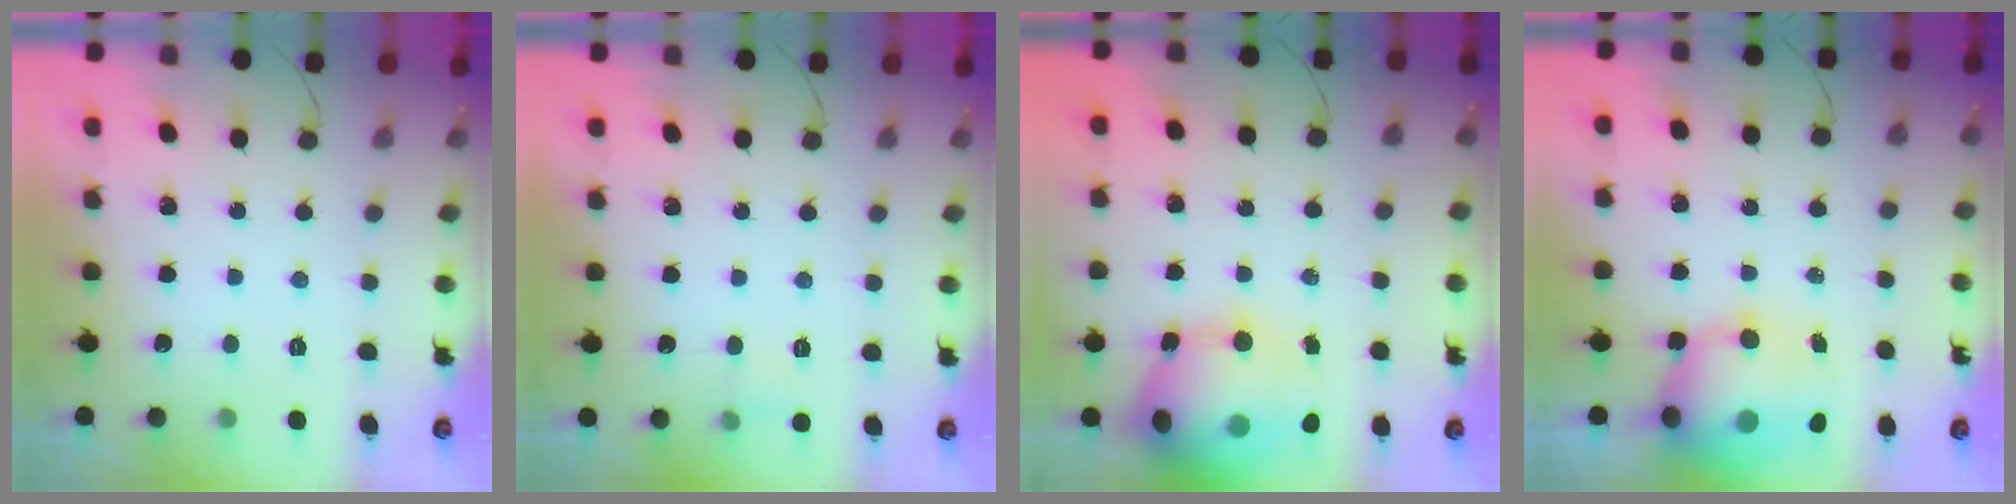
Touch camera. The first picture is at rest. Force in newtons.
{"total": 7.5, "press": 3.4, "slide": 6.7}
{"total": 22.4, "press": 22.0, "slide": 4.0}
{"total": 12.9, "press": 12.3, "slide": 3.7}